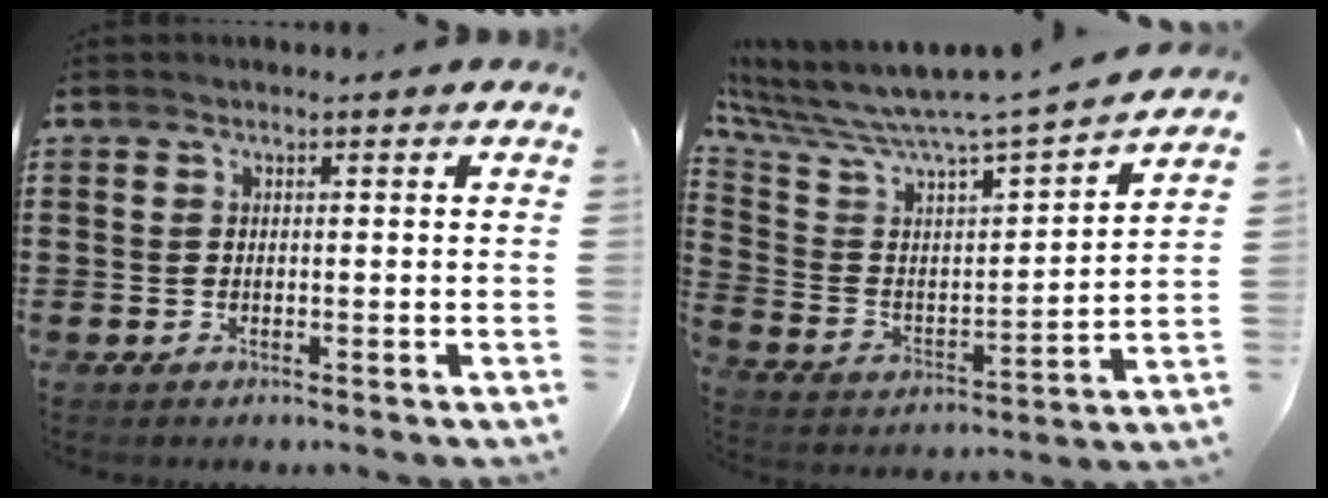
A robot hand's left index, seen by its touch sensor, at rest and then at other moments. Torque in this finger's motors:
{"motor_torque": [2.14, 0.00, 0.89, 0.21]}